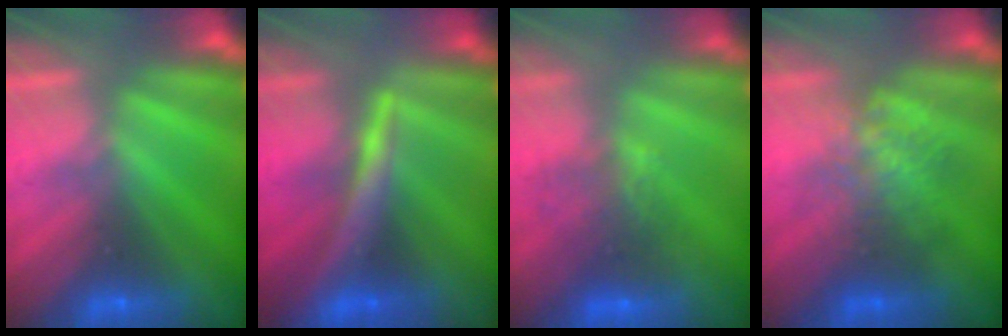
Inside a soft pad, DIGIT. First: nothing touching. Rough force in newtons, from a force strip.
{"total": 4.5}
{"total": 7.1}
{"total": 2.2}